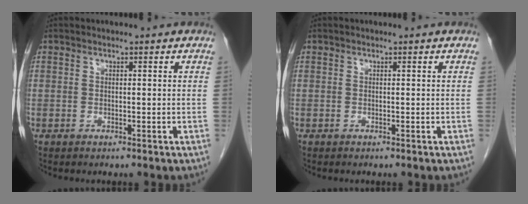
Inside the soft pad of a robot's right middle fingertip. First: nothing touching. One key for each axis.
{"total": 0.0}